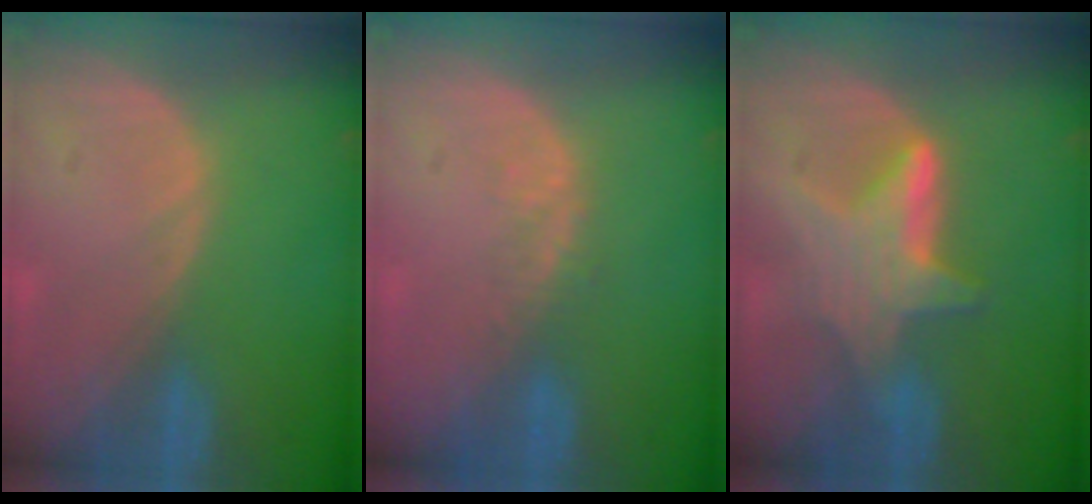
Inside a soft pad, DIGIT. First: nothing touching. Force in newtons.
{"total": 2.2, "press": 1.6, "slide": 1.5}
{"total": 6.2, "press": 6.1, "slide": 1.3}